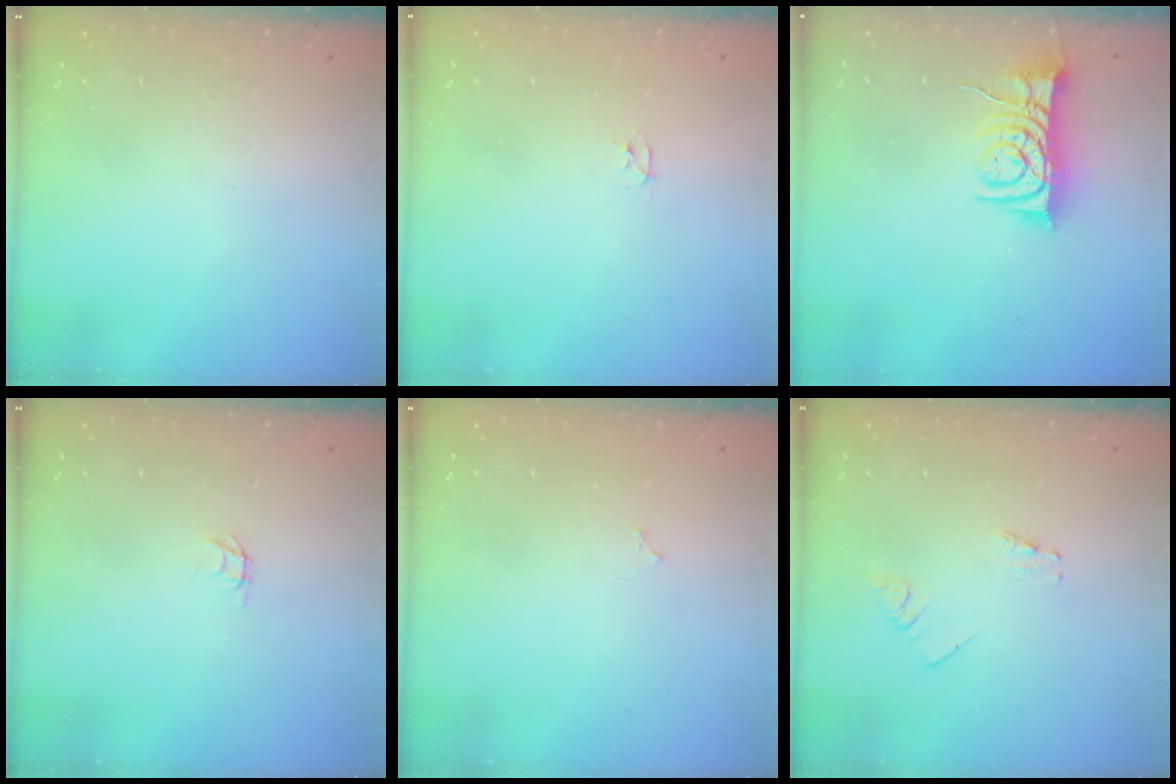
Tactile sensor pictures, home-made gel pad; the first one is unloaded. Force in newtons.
{"total": 2.4, "press": 2.3, "slide": 0.4}
{"total": 8.8, "press": 8.8, "slide": 0.5}
{"total": 1.8, "press": 1.8, "slide": 0.1}
{"total": 1.8, "press": 1.8, "slide": 0.3}
{"total": 0.7, "press": 0.7, "slide": 0.1}